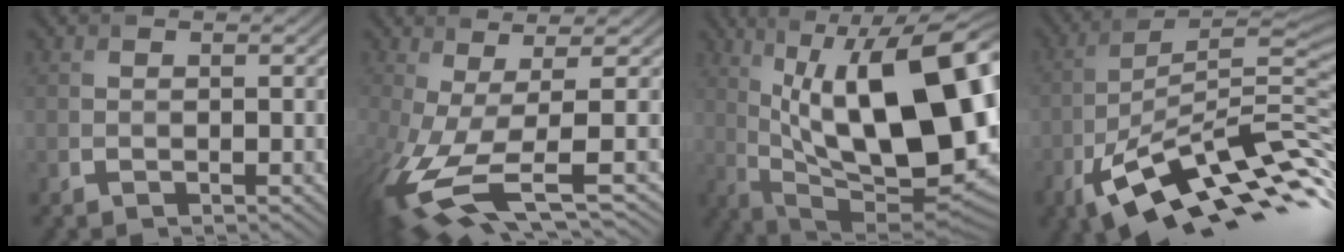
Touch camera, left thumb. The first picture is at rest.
{"total": 9.8, "force": [-2.8, 2.7, 9.0], "torque": [-0.187, -0.016, -0.046]}
{"total": 19.7, "force": [3.3, 7.5, 17.9], "torque": [-0.284, 0.023, 0.063]}
{"total": 15.0, "force": [-7.2, 4.3, 12.4], "torque": [-0.224, -0.003, -0.129]}